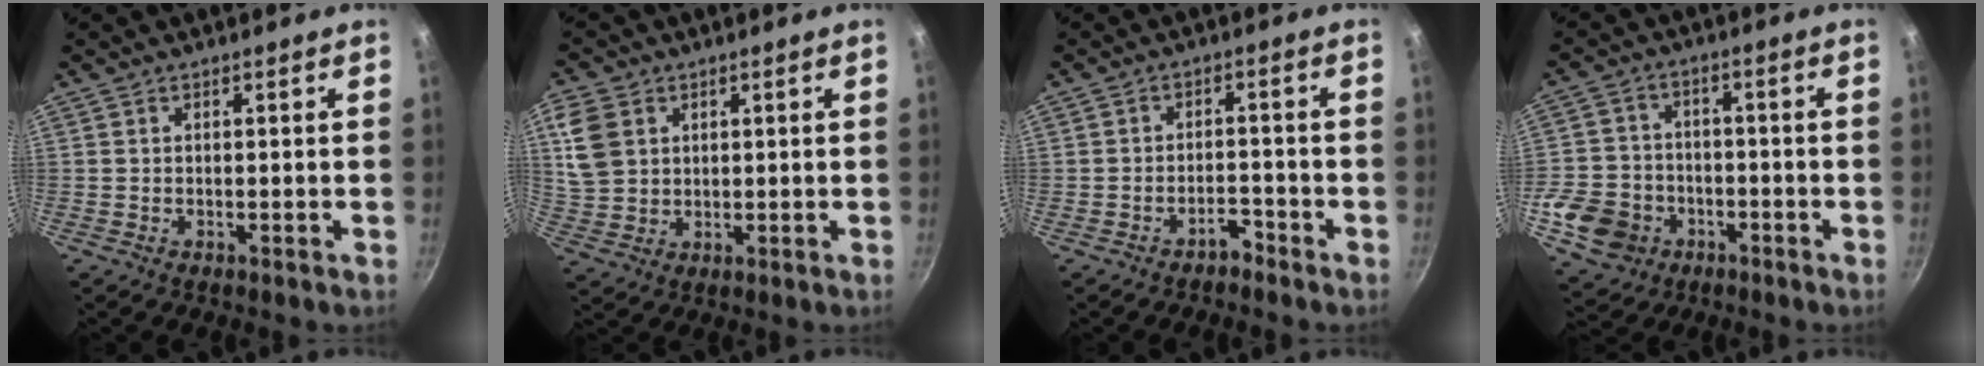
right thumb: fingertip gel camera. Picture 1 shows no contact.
{"total": 8.4, "force": [2.7, 6.4, 4.6], "torque": [-0.076, -0.005, 0.062]}
{"total": 4.1, "force": [-3.2, 1.4, 2.0], "torque": [-0.019, 0.033, -0.052]}
{"total": 11.5, "force": [-4.5, 9.4, 4.9], "torque": [-0.077, 0.033, -0.080]}